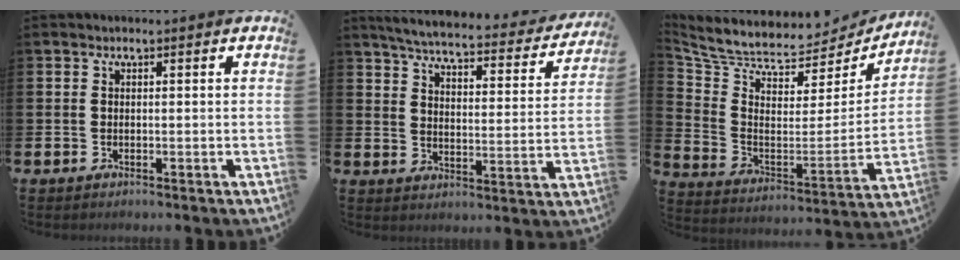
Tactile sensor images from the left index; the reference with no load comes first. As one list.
[{"total": 5.4, "force": [4.9, 0.8, 2.0], "torque": [-0.054, -0.041, 0.076]}, {"total": 7.0, "force": [6.3, 2.3, 1.7], "torque": [-0.076, -0.058, 0.106]}]